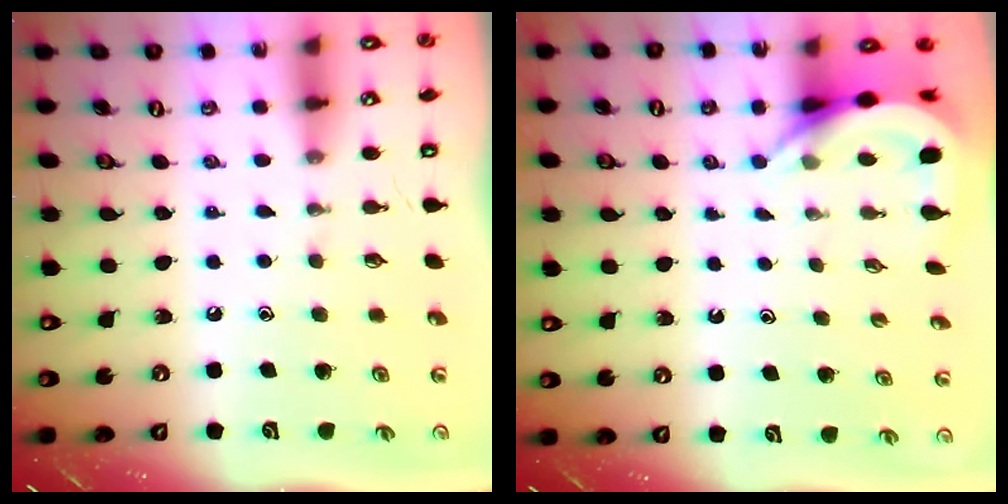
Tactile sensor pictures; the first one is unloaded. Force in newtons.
{"total": 5.0, "press": 5.0, "slide": 0.3}